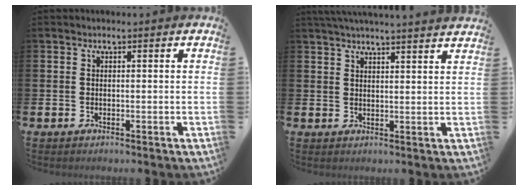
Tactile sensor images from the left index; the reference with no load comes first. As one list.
[{"total": 3.7, "force": [3.6, -0.7, 0.3], "torque": [-0.012, -0.018, 0.065]}]